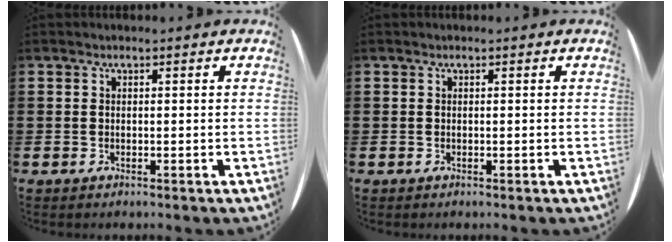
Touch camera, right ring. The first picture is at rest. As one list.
[{"total": 0.0}]